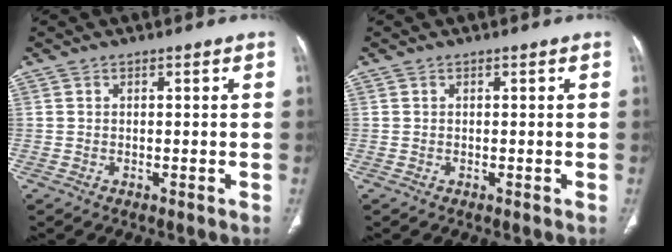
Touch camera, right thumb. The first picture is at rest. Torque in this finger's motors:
{"motor_torque": [0.27, -0.01, -0.16, 0.15, 0.04]}